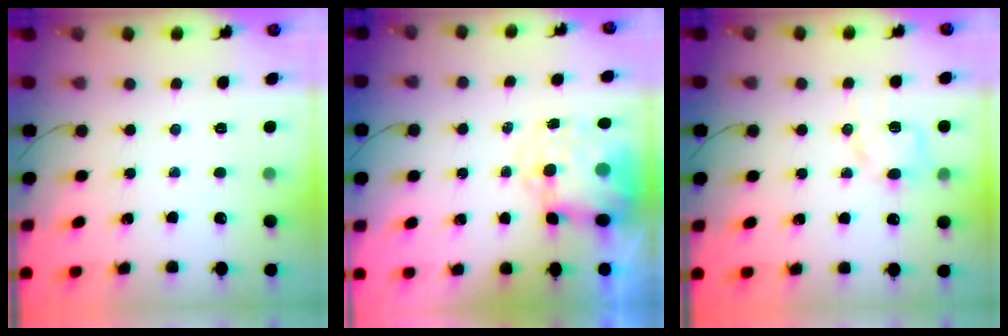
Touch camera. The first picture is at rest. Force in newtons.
{"total": 8.1, "press": 7.9, "slide": 1.9}
{"total": 6.0, "press": 5.8, "slide": 1.5}